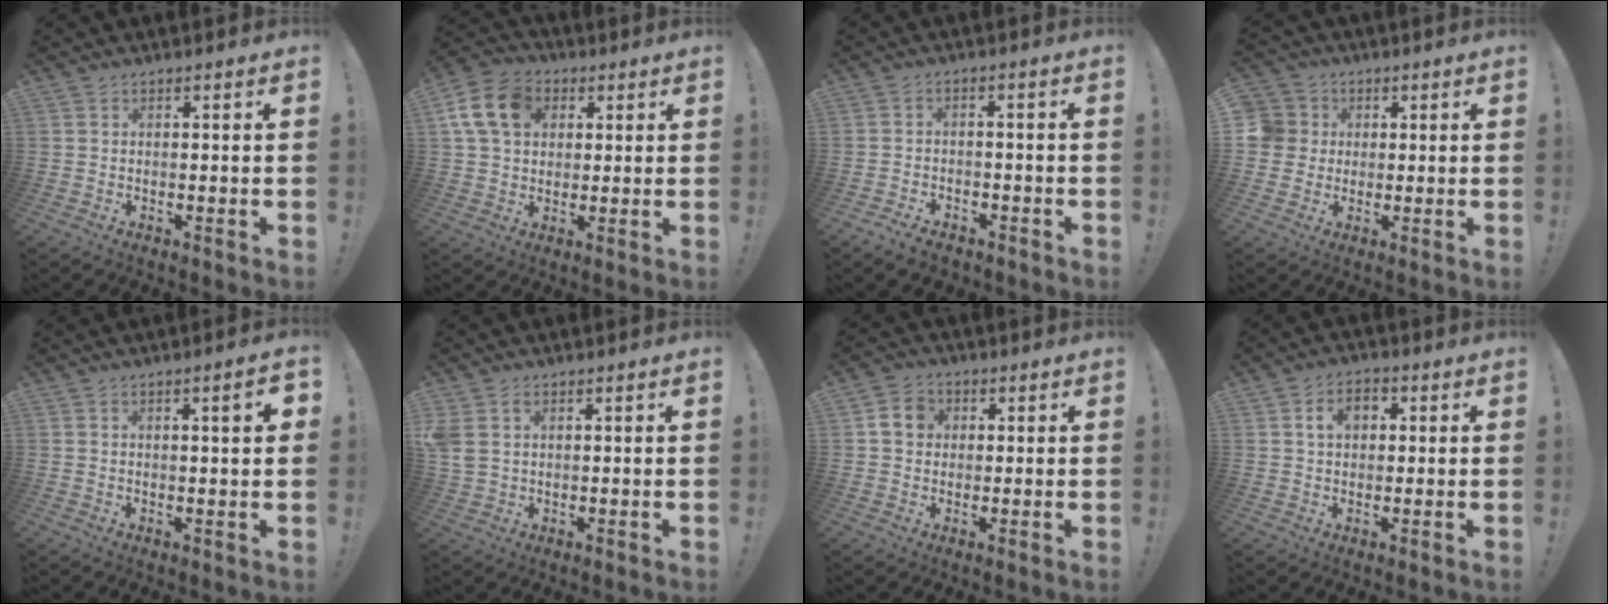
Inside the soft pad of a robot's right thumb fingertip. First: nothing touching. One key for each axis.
{"total": 14.2, "fx": 4.5, "fy": 10.8, "fz": 8.0, "tx": -0.131, "ty": -0.003, "tz": 0.091}
{"total": 5.0, "fx": -3.9, "fy": 2.3, "fz": 2.0, "tx": -0.027, "ty": 0.018, "tz": -0.066}
{"total": 7.3, "fx": 0.8, "fy": 7.0, "fz": 1.8, "tx": -0.038, "ty": 0.002, "tz": 0.017}
{"total": 4.1, "fx": 0.9, "fy": 0.2, "fz": 4.0, "tx": -0.056, "ty": -0.006, "tz": 0.011}
{"total": 4.4, "fx": 1.8, "fy": 3.1, "fz": 2.6, "tx": -0.058, "ty": -0.007, "tz": 0.034}
{"total": 6.4, "fx": 1.3, "fy": 5.4, "fz": 3.2, "tx": -0.054, "ty": 0.014, "tz": 0.029}
{"total": 7.2, "fx": 2.0, "fy": 5.2, "fz": 4.6, "tx": -0.066, "ty": 0.007, "tz": 0.033}